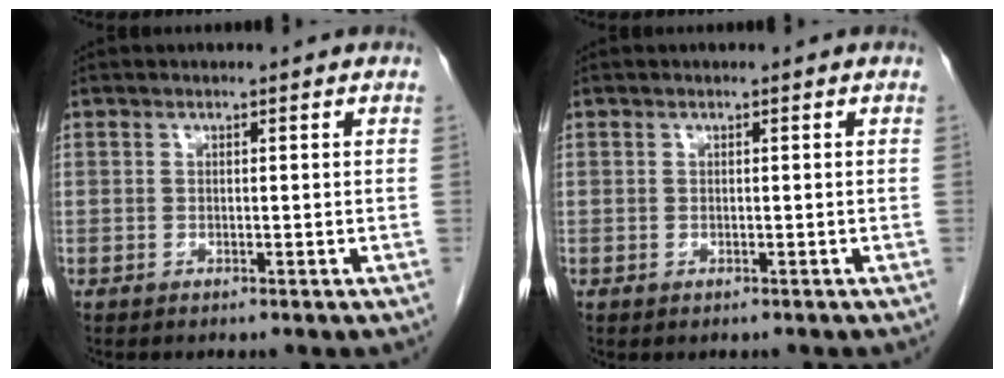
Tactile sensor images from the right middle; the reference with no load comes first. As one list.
[{"total": 0.0}]